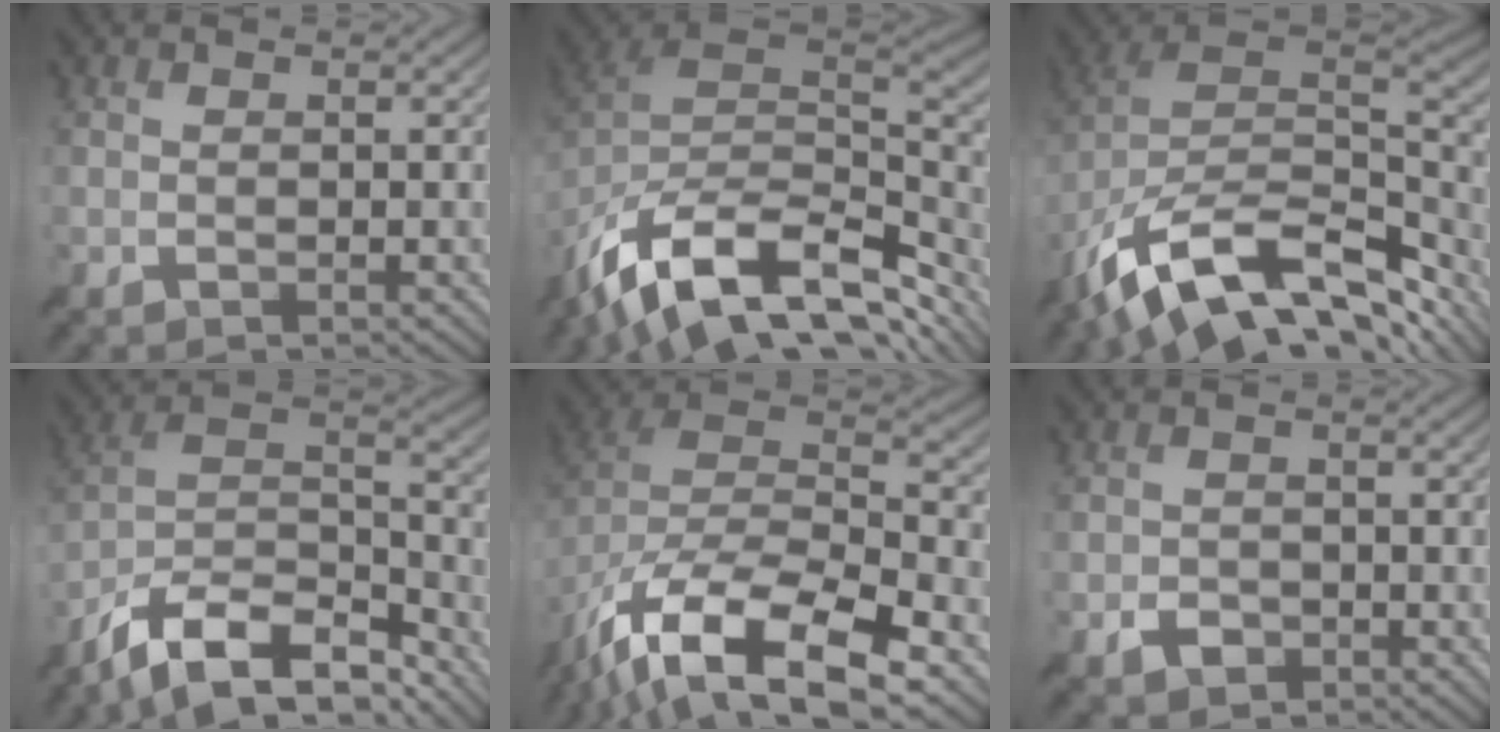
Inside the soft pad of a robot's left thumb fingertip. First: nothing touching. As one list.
[{"total": 16.1, "force": [-8.8, 9.3, 9.8], "torque": [-0.239, -0.041, -0.133]}, {"total": 16.0, "force": [-7.5, 9.1, 10.7], "torque": [-0.239, -0.027, -0.118]}, {"total": 15.0, "force": [-11.2, 5.7, 8.1], "torque": [-0.210, -0.015, -0.184]}, {"total": 15.9, "force": [-7.9, 8.2, 11.0], "torque": [-0.260, -0.034, -0.124]}, {"total": 1.9, "force": [-1.1, 1.5, 0.4], "torque": [-0.009, -0.003, -0.020]}]